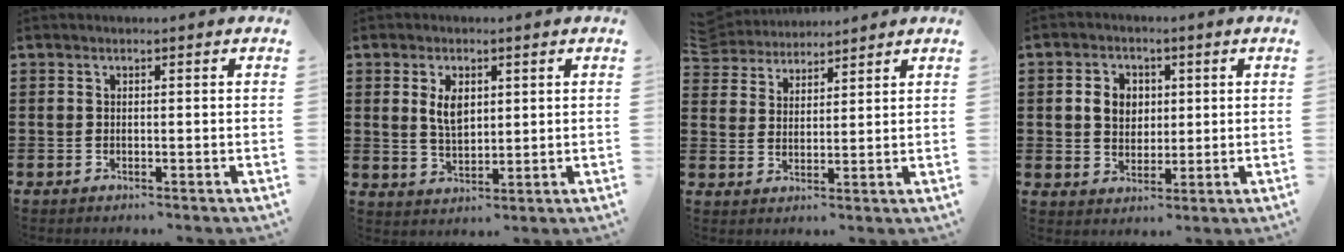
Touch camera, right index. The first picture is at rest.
{"total": 4.6, "force": [1.4, 2.6, 3.5], "torque": [-0.069, 0.006, 0.022]}
{"total": 4.4, "force": [4.2, 1.3, -0.2], "torque": [-0.018, -0.013, 0.078]}
{"total": 4.9, "force": [0.8, 4.1, 2.6], "torque": [-0.057, 0.012, 0.009]}